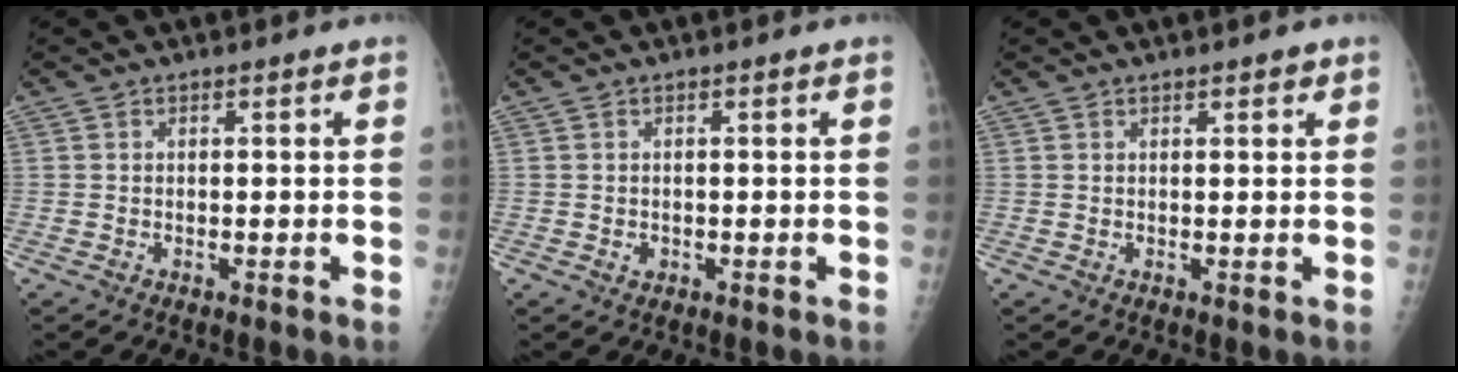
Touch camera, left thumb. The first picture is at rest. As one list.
[{"total": 0.8, "force": [-0.1, 0.6, 0.4], "torque": [-0.001, 0.001, 0.002]}, {"total": 1.4, "force": [1.0, 0.5, 0.9], "torque": [-0.009, -0.004, 0.013]}]